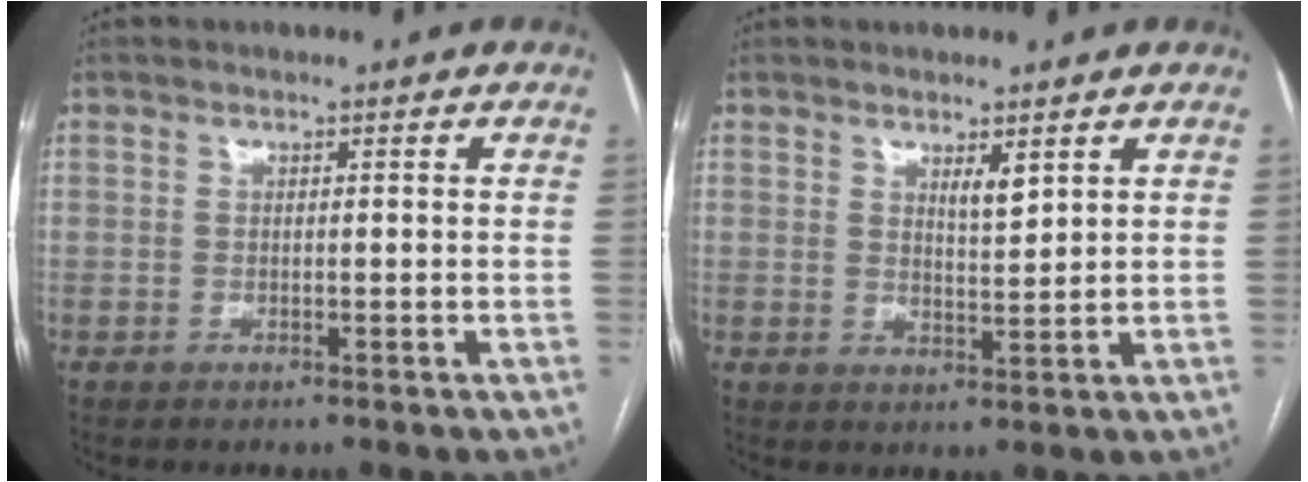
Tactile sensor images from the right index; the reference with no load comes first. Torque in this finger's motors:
{"motor_torque": [0.06, 0.03, 0.02, 0.05]}